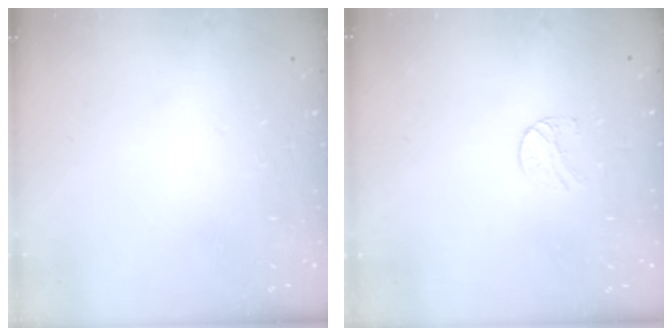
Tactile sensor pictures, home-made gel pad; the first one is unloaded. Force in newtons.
{"total": 5.5, "press": 5.5, "slide": 0.4}